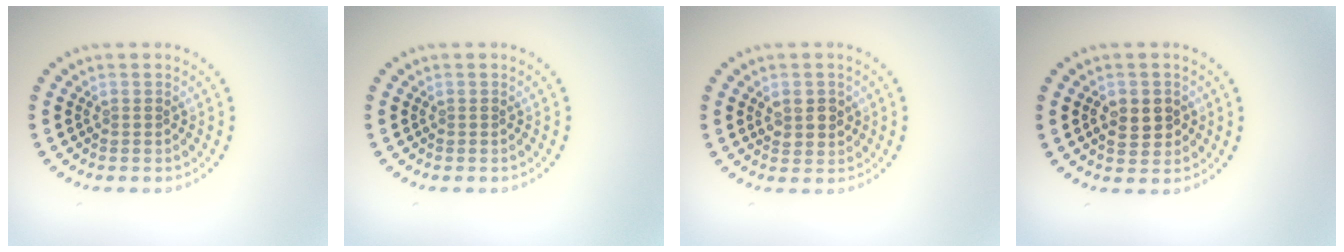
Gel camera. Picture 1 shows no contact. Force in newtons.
{"total": 0.0}
{"total": 2.1, "press": 2.0, "slide": 0.4}
{"total": 2.8, "press": 2.8, "slide": 0.3}